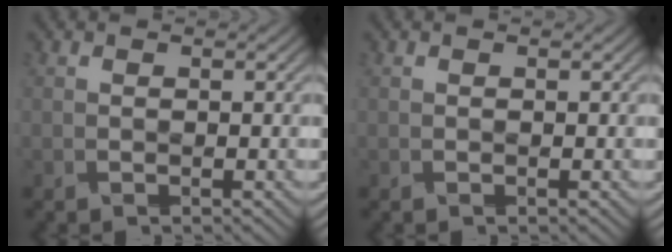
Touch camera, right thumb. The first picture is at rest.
{"total": 0.0}